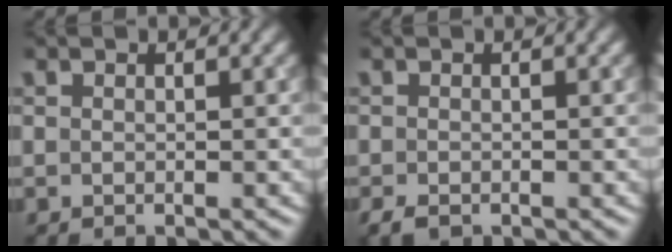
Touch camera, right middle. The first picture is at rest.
{"total": 1.6, "force": [-1.2, 0.7, 0.8], "torque": [-0.016, -0.006, -0.021]}